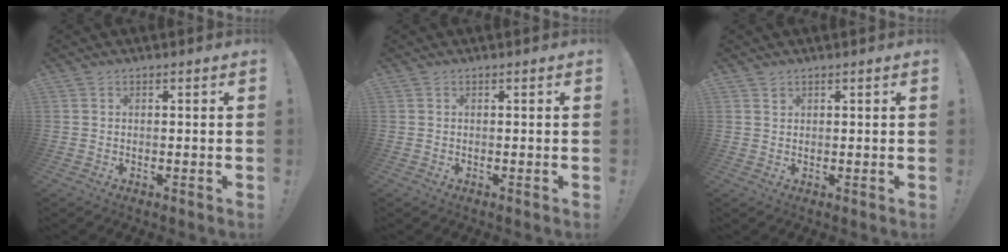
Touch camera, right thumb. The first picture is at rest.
{"total": 0.0}
{"total": 1.2, "force": [0.9, 0.7, 0.2], "torque": [-0.004, 0.000, 0.019]}